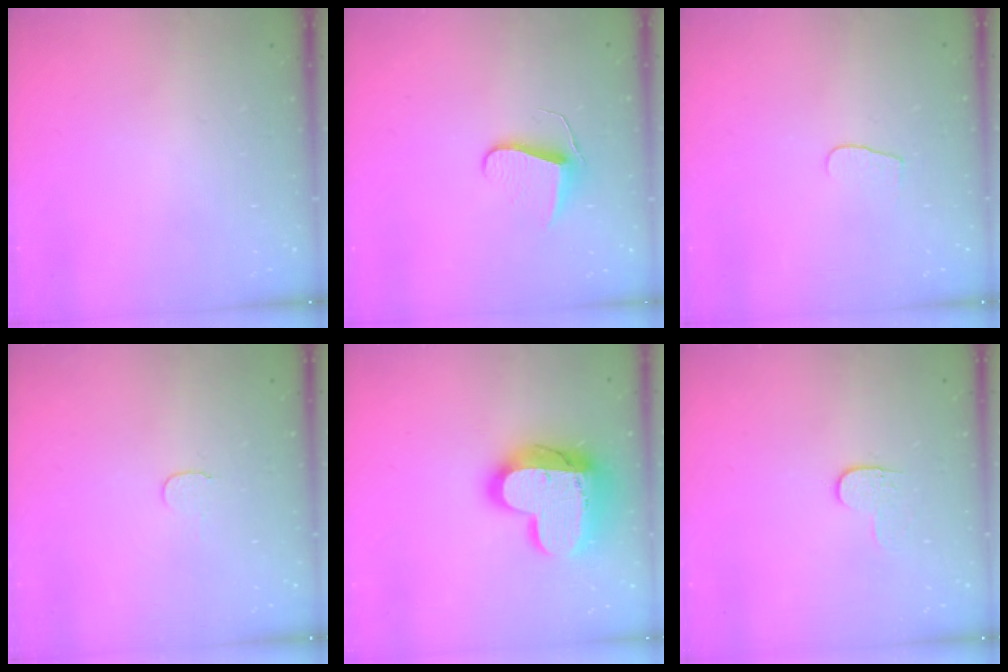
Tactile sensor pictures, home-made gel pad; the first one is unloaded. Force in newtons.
{"total": 7.0, "press": 7.0, "slide": 0.6}
{"total": 4.2, "press": 4.2, "slide": 0.4}
{"total": 3.7, "press": 3.7, "slide": 0.3}
{"total": 19.7, "press": 19.7, "slide": 1.4}
{"total": 3.8, "press": 3.8, "slide": 0.5}